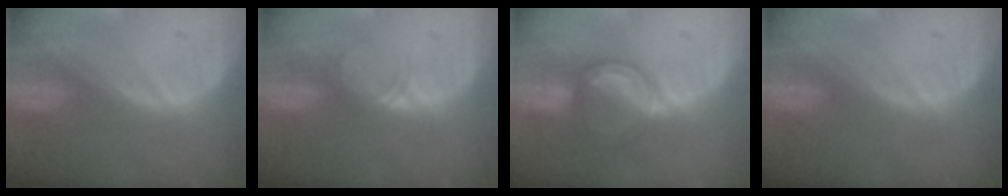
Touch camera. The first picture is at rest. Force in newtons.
{"total": 1.7, "press": 1.7, "slide": 0.3}
{"total": 5.3, "press": 5.0, "slide": 1.7}
{"total": 0.0}